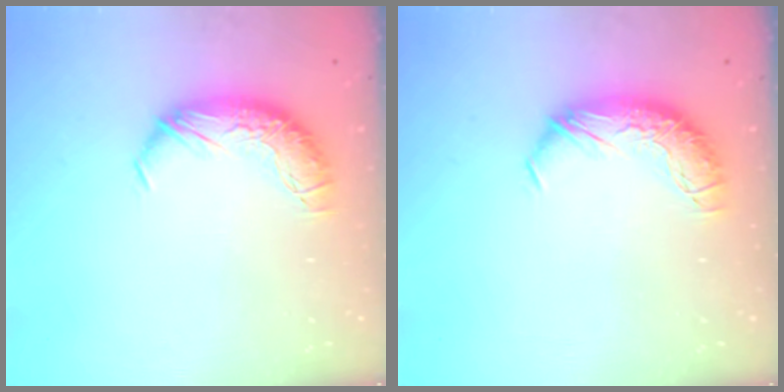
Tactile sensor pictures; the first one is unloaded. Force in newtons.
{"total": 0.0}